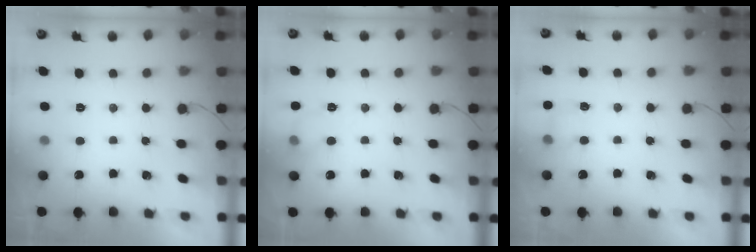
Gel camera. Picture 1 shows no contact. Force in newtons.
{"total": 6.0, "press": 5.8, "slide": 1.5}
{"total": 3.8, "press": 3.6, "slide": 1.1}